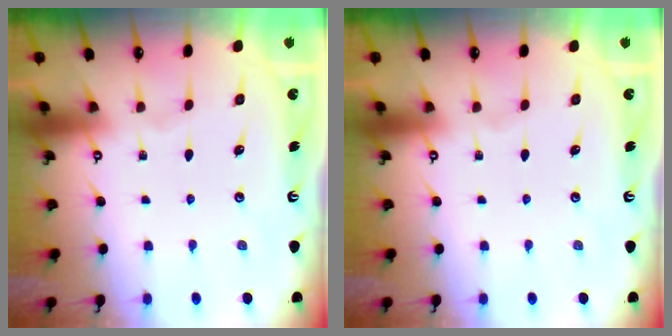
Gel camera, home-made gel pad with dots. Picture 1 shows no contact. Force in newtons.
{"total": 0.0}